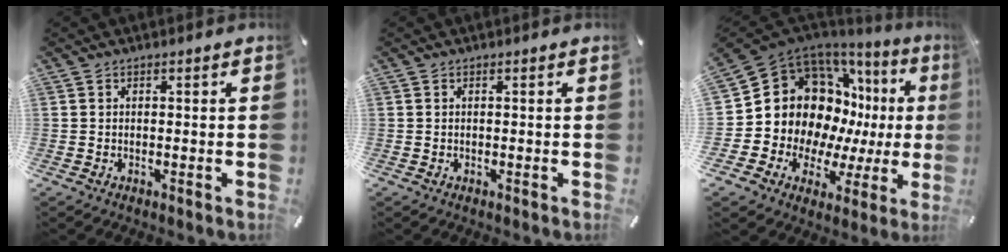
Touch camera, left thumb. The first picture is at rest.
{"total": 0.0}
{"total": 17.7, "force": [4.1, 14.5, 9.3], "torque": [-0.149, -0.067, 0.103]}